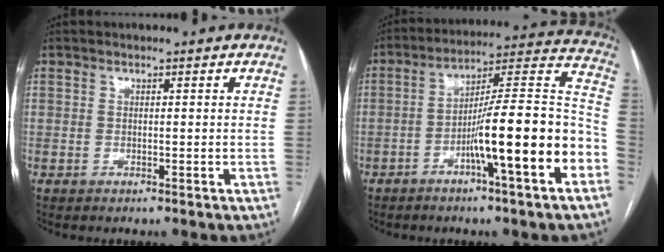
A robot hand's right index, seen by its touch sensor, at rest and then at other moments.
{"total": 17.4, "force": [-6.3, 0.7, 16.2], "torque": [-0.227, 0.018, -0.099]}